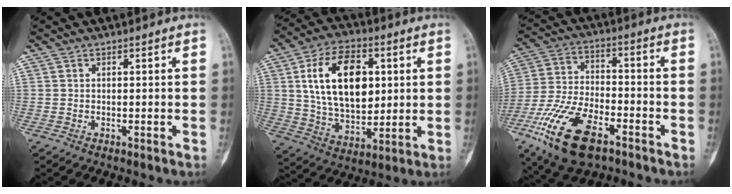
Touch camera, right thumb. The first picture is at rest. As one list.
[{"total": 18.5, "force": [4.2, 11.2, 14.1], "torque": [-0.211, -0.010, 0.077]}, {"total": 17.5, "force": [-9.2, 8.1, 12.5], "torque": [-0.247, 0.026, -0.169]}]